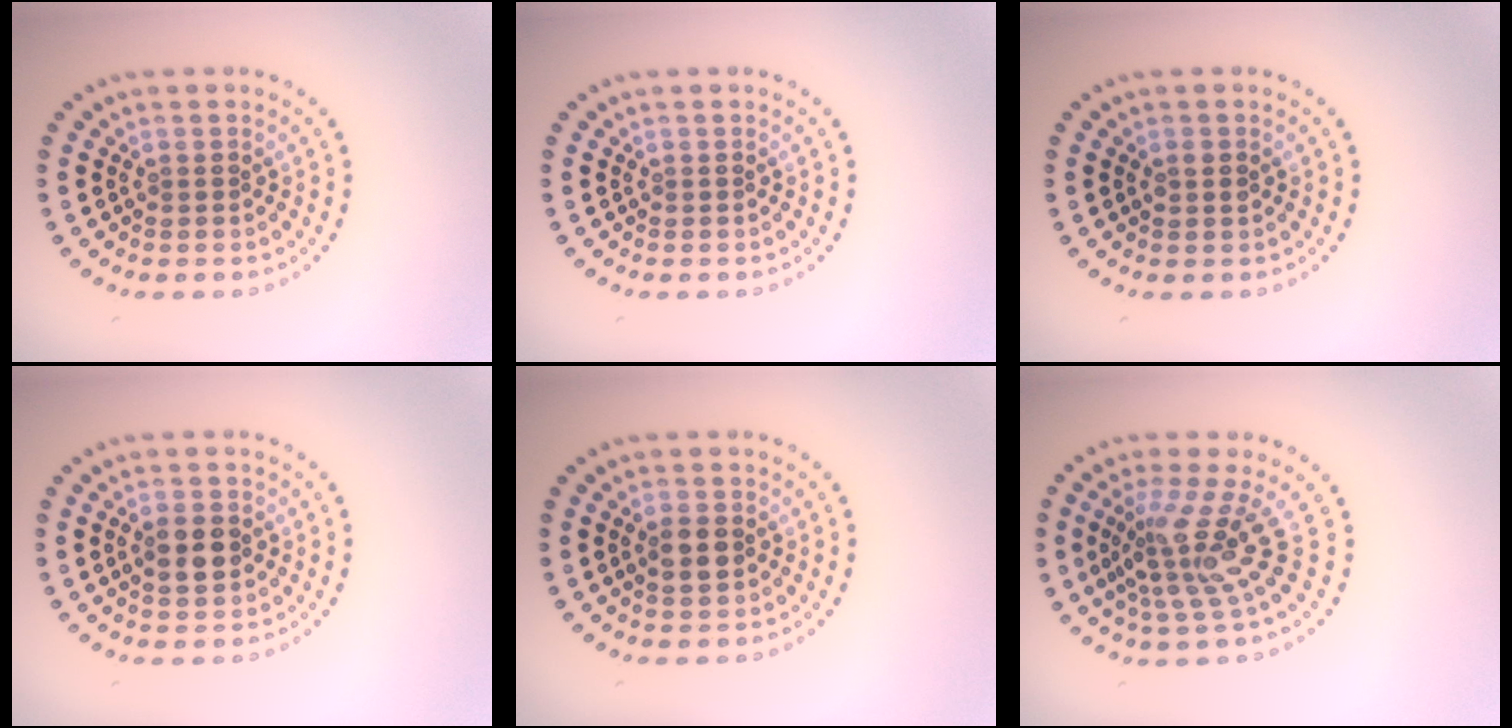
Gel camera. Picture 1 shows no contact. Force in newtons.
{"total": 0.0}
{"total": 1.2, "press": 1.2, "slide": 0.1}
{"total": 2.9, "press": 2.9, "slide": 0.1}
{"total": 2.2, "press": 2.2, "slide": 0.2}
{"total": 4.7, "press": 3.1, "slide": 3.6}